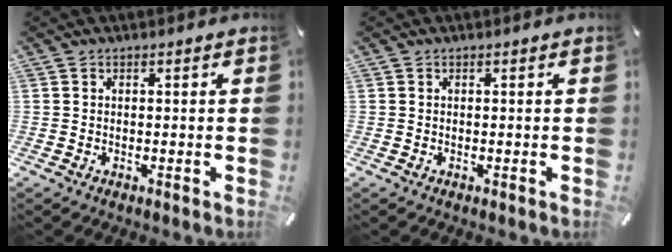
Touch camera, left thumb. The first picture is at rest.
{"total": 0.0}